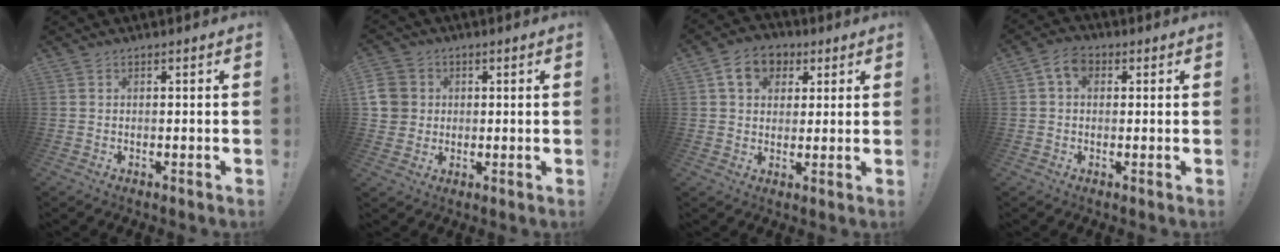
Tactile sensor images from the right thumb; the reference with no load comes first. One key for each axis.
{"total": 7.6, "fx": 1.5, "fy": 7.0, "fz": 2.3, "tx": -0.047, "ty": 0.002, "tz": 0.032}
{"total": 10.0, "fx": 4.2, "fy": 7.9, "fz": 4.5, "tx": -0.065, "ty": -0.005, "tz": 0.081}
{"total": 5.8, "fx": 1.8, "fy": 4.1, "fz": 3.7, "tx": -0.065, "ty": 0.006, "tz": 0.035}